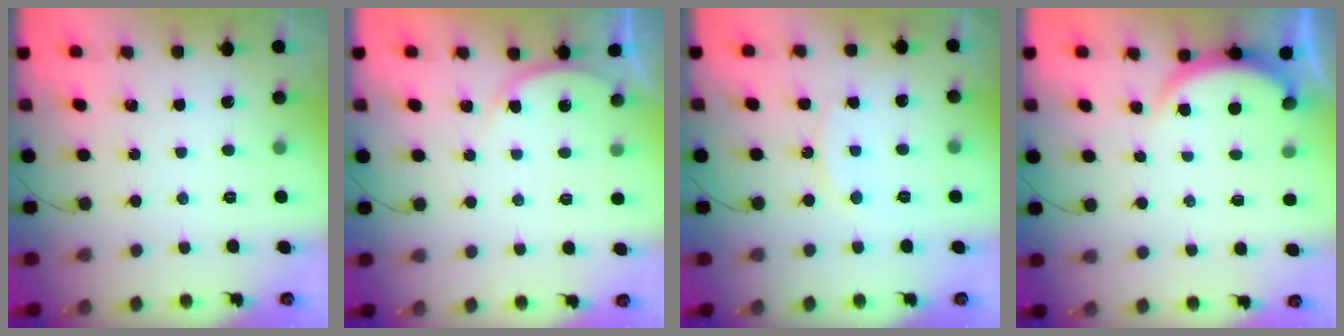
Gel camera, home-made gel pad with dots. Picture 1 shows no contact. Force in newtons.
{"total": 2.9, "press": 2.9, "slide": 0.5}
{"total": 9.2, "press": 9.2, "slide": 0.4}
{"total": 2.9, "press": 2.8, "slide": 0.5}